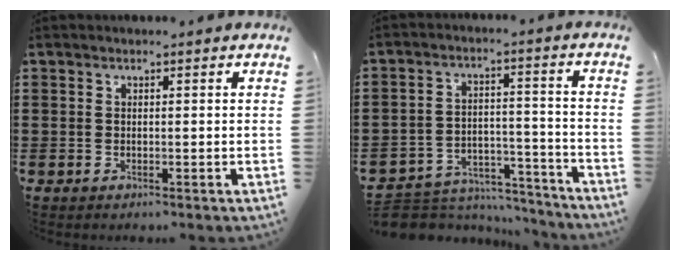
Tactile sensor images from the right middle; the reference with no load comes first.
{"total": 6.0, "force": [-5.7, 1.6, 0.2], "torque": [-0.010, 0.013, -0.118]}